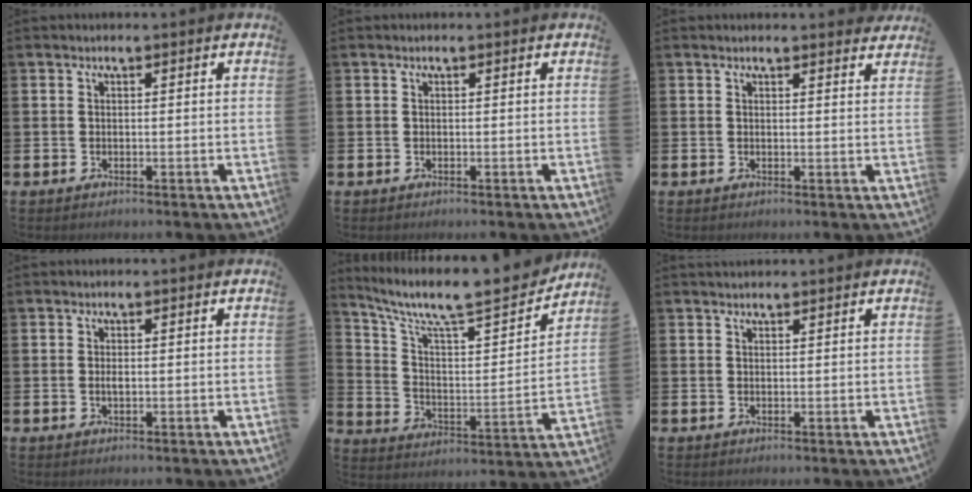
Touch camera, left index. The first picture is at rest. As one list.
[{"total": 0.0}, {"total": 1.5, "force": [1.5, 0.1, 0.0], "torque": [0.006, -0.008, 0.025]}, {"total": 0.9, "force": [0.0, 0.4, 0.8], "torque": [-0.020, 0.004, 0.000]}, {"total": 10.7, "force": [9.0, 2.2, 5.4], "torque": [-0.132, -0.064, 0.146]}, {"total": 1.0, "force": [0.9, 0.2, 0.1], "torque": [0.006, 0.000, 0.015]}]